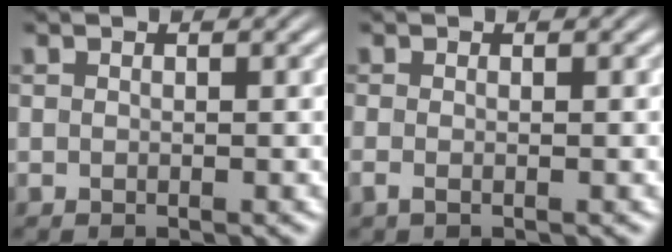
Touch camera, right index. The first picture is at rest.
{"total": 1.0, "force": [-0.7, 0.2, 0.6], "torque": [-0.024, -0.015, -0.007]}